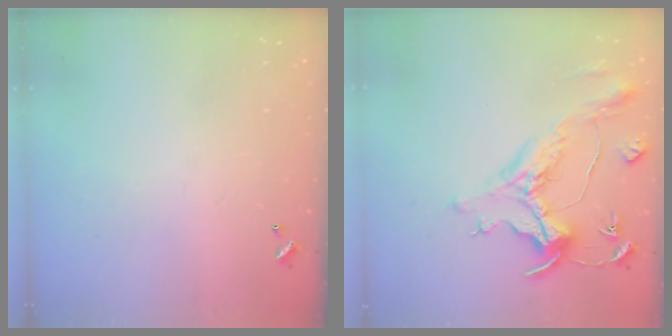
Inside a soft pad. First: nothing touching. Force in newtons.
{"total": 1.5, "press": 0.8, "slide": 1.2}